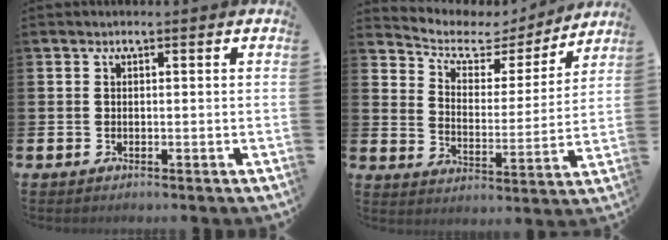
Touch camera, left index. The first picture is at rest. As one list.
[{"total": 5.4, "force": [4.5, 2.6, 1.5], "torque": [-0.049, -0.038, 0.069]}]